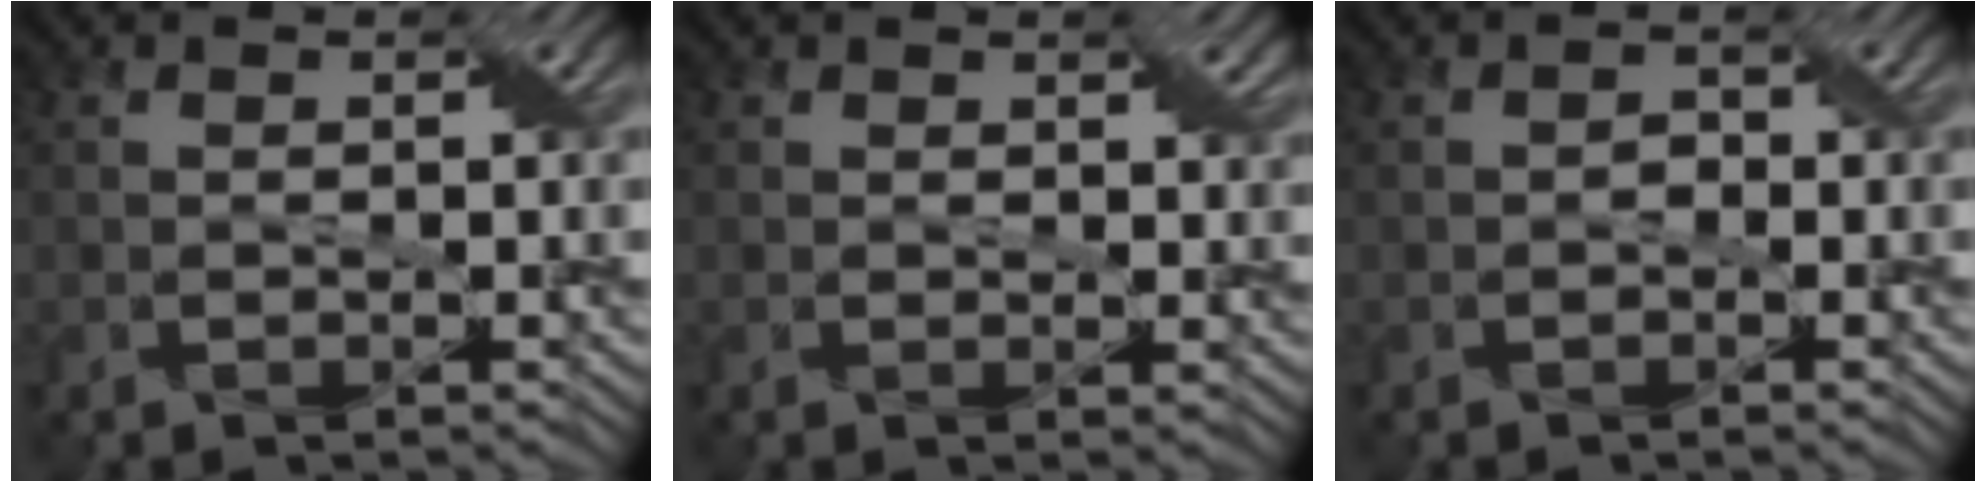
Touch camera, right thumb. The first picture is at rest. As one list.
[{"total": 1.5, "force": [1.0, 0.9, 0.7], "torque": [-0.012, 0.000, 0.009]}, {"total": 0.7, "force": [-0.6, 0.3, 0.2], "torque": [-0.002, 0.008, -0.013]}]